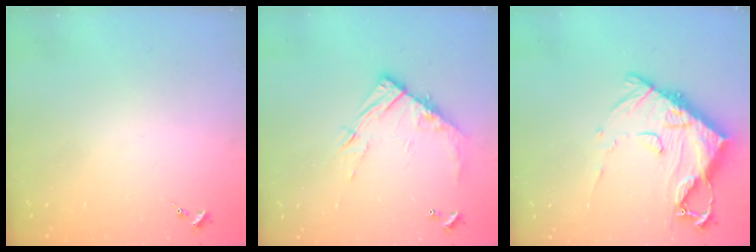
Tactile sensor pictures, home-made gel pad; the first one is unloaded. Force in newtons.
{"total": 12.4, "press": 12.3, "slide": 1.2}
{"total": 15.2, "press": 15.1, "slide": 1.6}